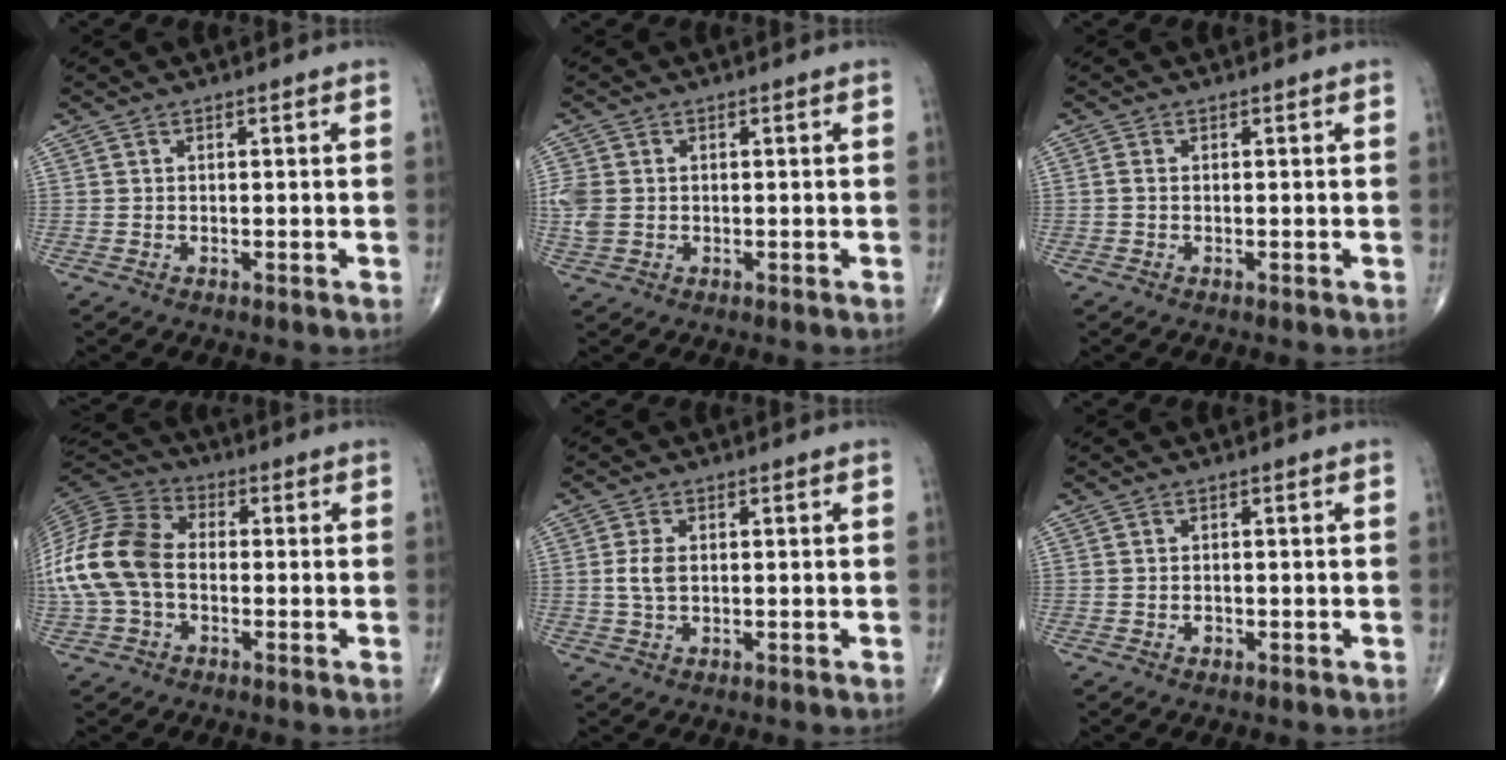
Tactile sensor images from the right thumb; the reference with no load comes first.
{"total": 4.2, "force": [-0.1, 3.2, 2.7], "torque": [-0.075, 0.003, 0.000]}
{"total": 0.9, "force": [-0.1, 0.6, 0.6], "torque": [-0.013, 0.000, -0.005]}
{"total": 16.3, "force": [-1.5, 11.1, 11.8], "torque": [-0.255, 0.032, -0.034]}
{"total": 3.3, "force": [0.2, 1.9, 2.7], "torque": [-0.059, 0.003, 0.004]}
{"total": 1.0, "force": [-0.4, 0.8, 0.6], "torque": [-0.006, 0.002, -0.005]}